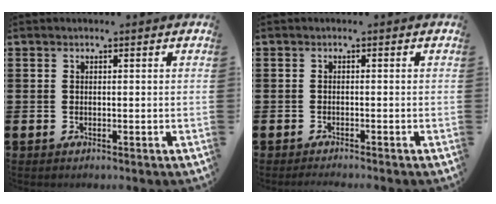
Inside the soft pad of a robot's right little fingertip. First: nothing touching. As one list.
[{"total": 0.8, "force": [-0.8, -0.1, 0.2], "torque": [-0.004, -0.003, -0.015]}]